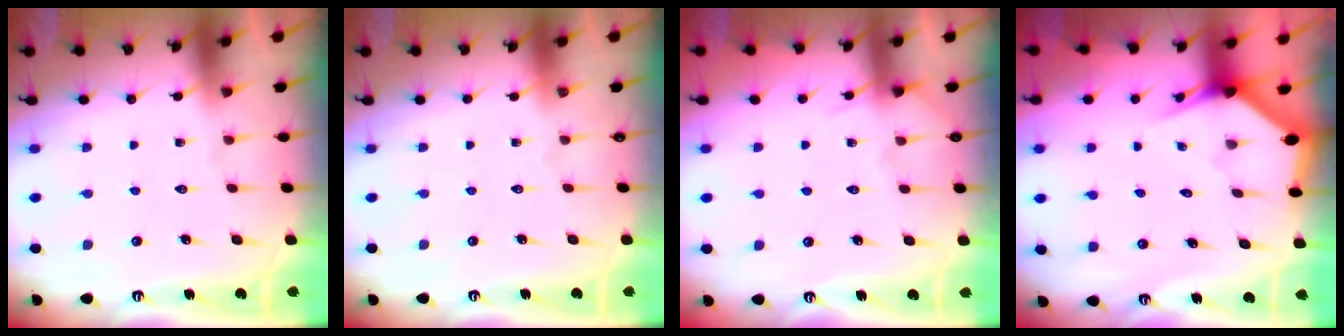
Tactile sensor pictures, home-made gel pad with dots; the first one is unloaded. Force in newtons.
{"total": 0.0}
{"total": 4.2, "press": 4.2, "slide": 0.6}
{"total": 2.7, "press": 2.7, "slide": 0.1}